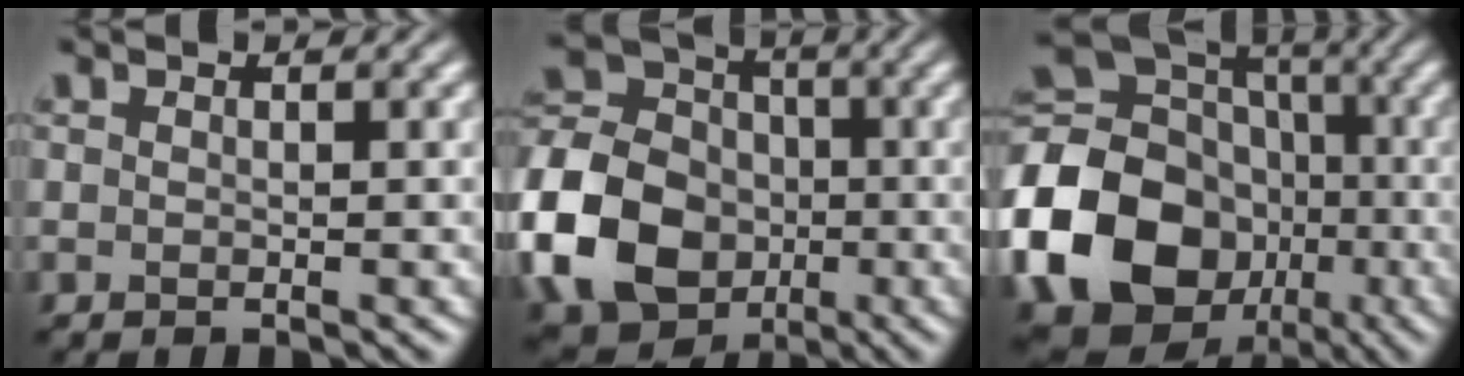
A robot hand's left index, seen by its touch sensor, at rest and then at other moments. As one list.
[{"total": 12.1, "force": [-3.1, 9.8, 6.4], "torque": [-0.156, 0.004, -0.079]}, {"total": 21.7, "force": [-5.9, 18.4, 9.9], "torque": [-0.218, -0.029, -0.128]}]